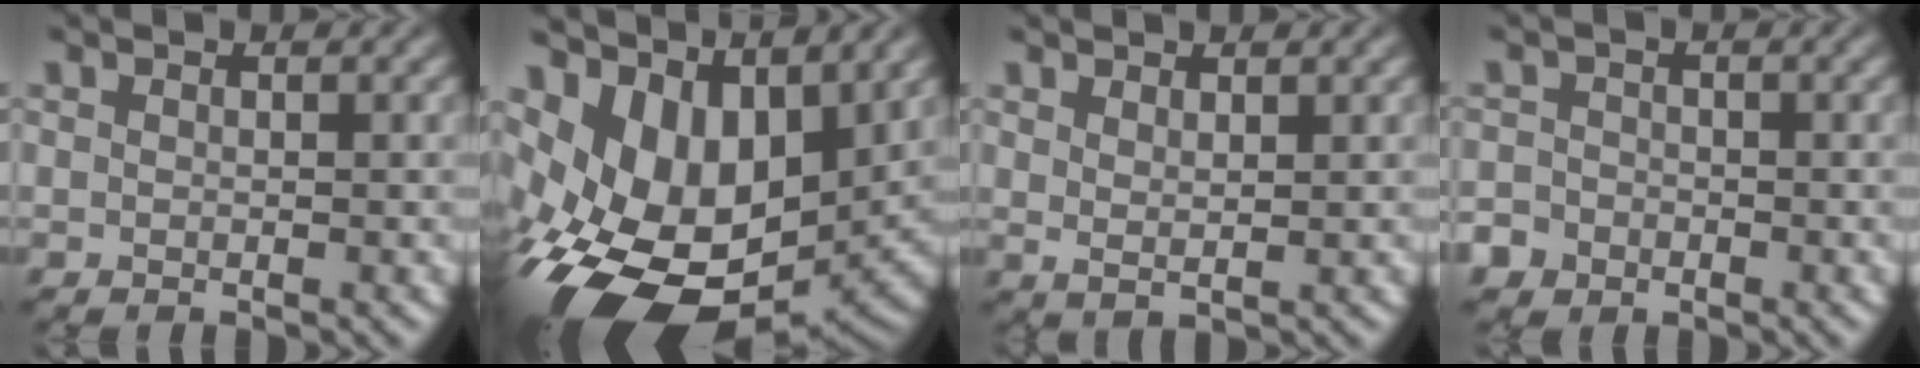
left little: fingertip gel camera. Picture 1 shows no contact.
{"total": 15.5, "force": [-1.1, 9.7, 12.1], "torque": [-0.230, -0.024, -0.005]}
{"total": 1.3, "force": [1.0, 0.4, 0.8], "torque": [-0.017, -0.002, 0.019]}
{"total": 3.6, "force": [-1.9, 3.0, 0.4], "torque": [0.018, 0.005, -0.050]}